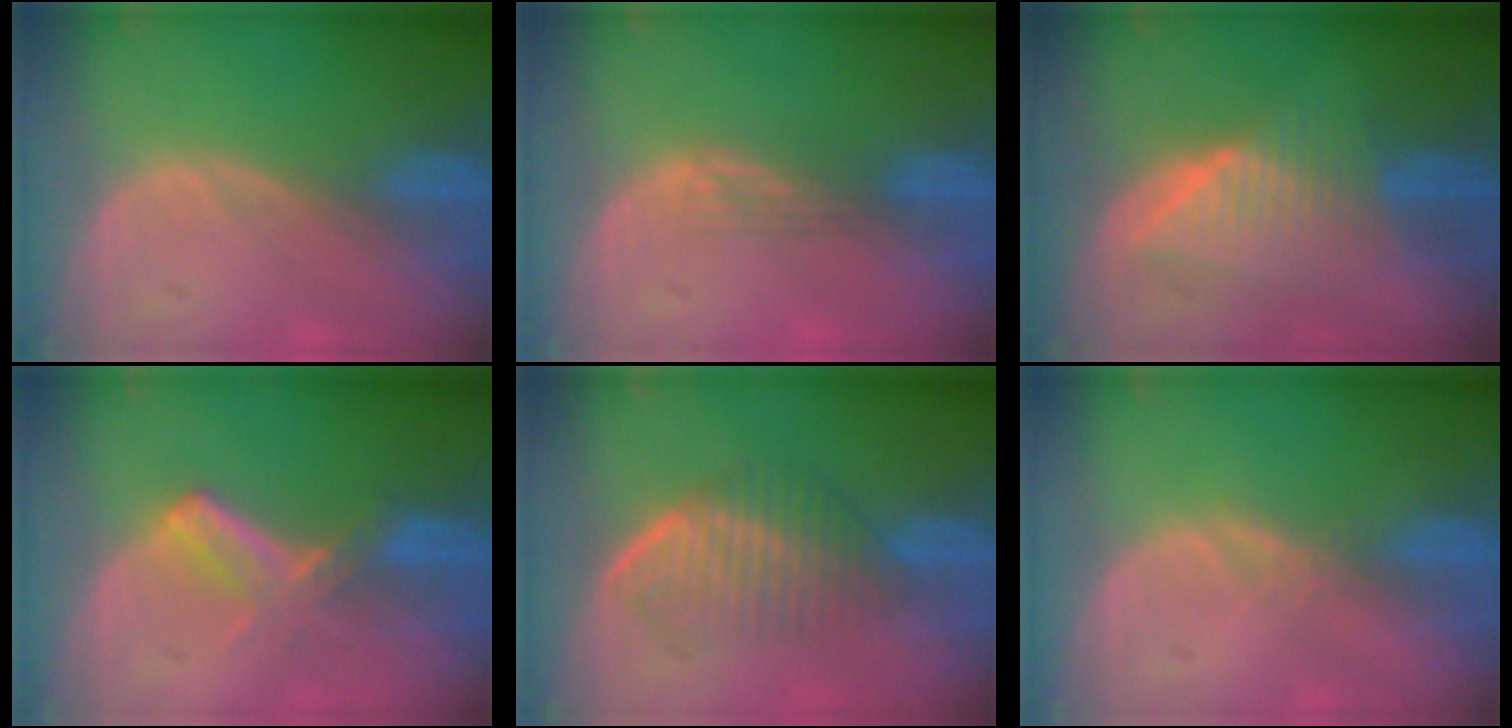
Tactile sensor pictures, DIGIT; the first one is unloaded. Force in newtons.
{"total": 2.1, "press": 1.6, "slide": 1.3}
{"total": 6.6, "press": 6.6, "slide": 0.1}
{"total": 5.8, "press": 5.2, "slide": 2.5}
{"total": 7.0, "press": 6.1, "slide": 3.4}
{"total": 1.2, "press": 1.0, "slide": 0.7}